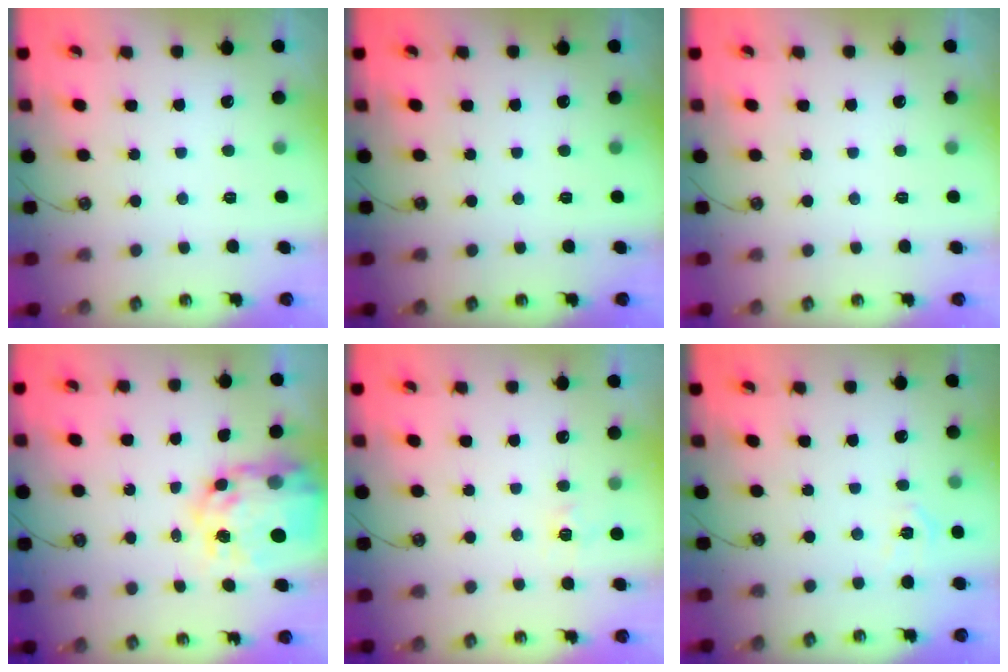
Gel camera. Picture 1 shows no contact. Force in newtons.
{"total": 0.0}
{"total": 0.0}
{"total": 15.2, "press": 15.1, "slide": 1.4}
{"total": 5.0, "press": 5.0, "slide": 0.7}
{"total": 5.3, "press": 5.2, "slide": 0.5}